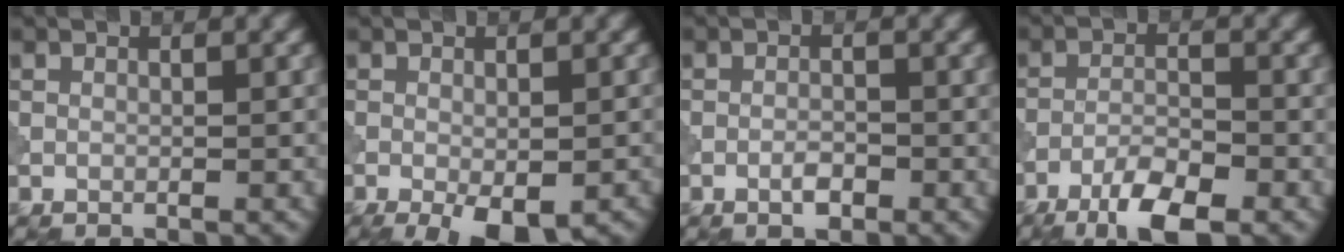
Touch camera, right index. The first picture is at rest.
{"total": 5.4, "force": [-2.7, 2.1, 4.3], "torque": [-0.062, -0.010, -0.032]}
{"total": 1.4, "force": [-0.8, 0.5, 1.0], "torque": [-0.021, 0.003, -0.018]}
{"total": 5.1, "force": [-3.5, 1.3, 3.5], "torque": [-0.068, 0.001, -0.068]}